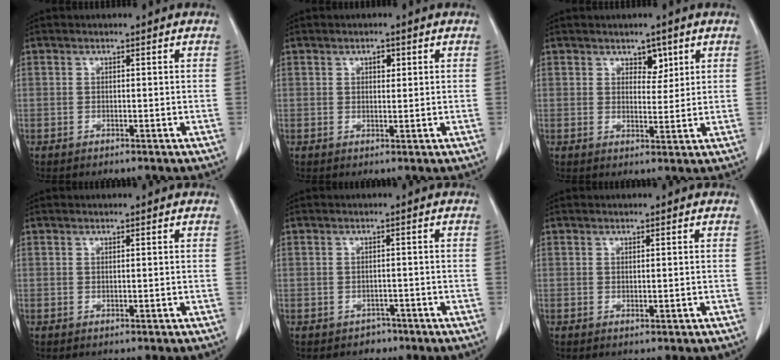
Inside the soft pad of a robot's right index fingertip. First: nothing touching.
{"total": 1.4, "force": [0.6, 0.9, 0.9], "torque": [-0.012, -0.002, 0.007]}
{"total": 3.0, "force": [1.7, 1.8, 1.7], "torque": [-0.018, -0.002, 0.028]}
{"total": 0.0}
{"total": 2.0, "force": [-1.3, 1.5, 0.1], "torque": [-0.005, 0.010, -0.016]}
{"total": 0.7, "force": [-0.1, 0.1, 0.7], "torque": [-0.014, -0.005, 0.003]}